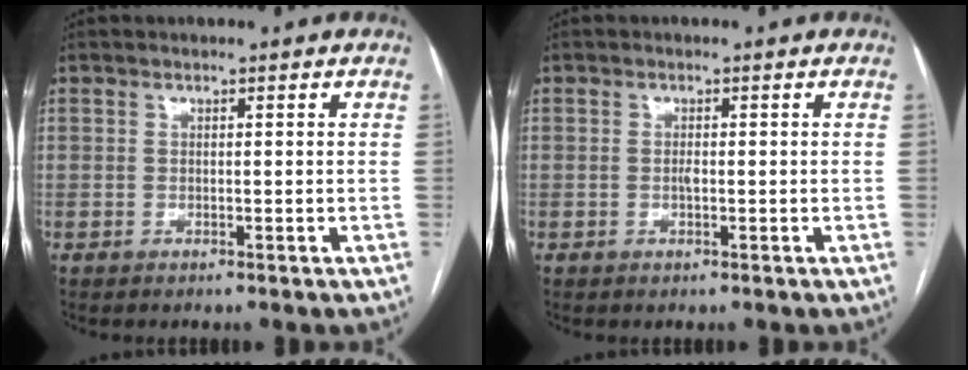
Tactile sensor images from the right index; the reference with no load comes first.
{"total": 0.7, "force": [-0.2, 0.2, 0.7], "torque": [-0.015, 0.000, -0.002]}